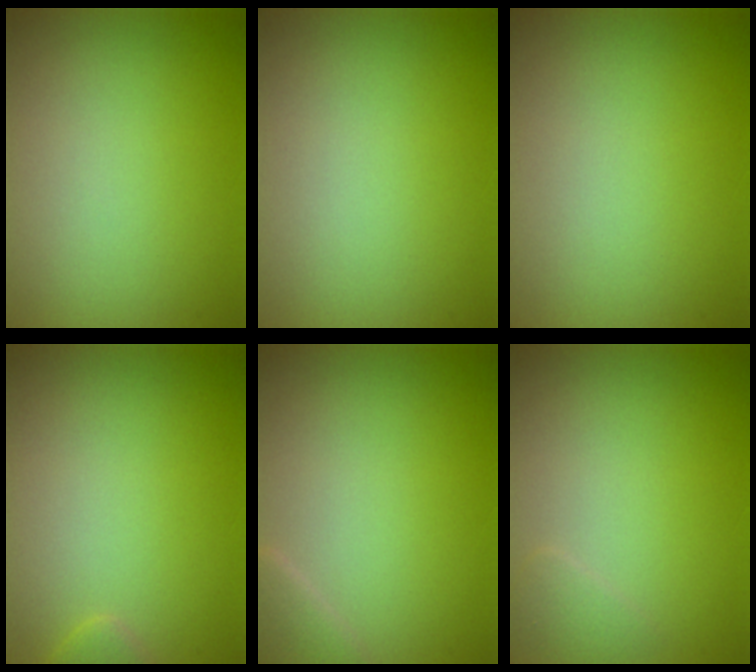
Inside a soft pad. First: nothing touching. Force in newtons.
{"total": 0.0}
{"total": 0.0}
{"total": 1.0, "press": 1.0, "slide": 0.1}
{"total": 1.5, "press": 1.5, "slide": 0.1}
{"total": 0.9, "press": 0.9, "slide": 0.0}